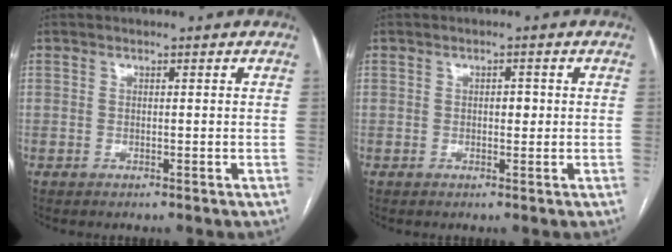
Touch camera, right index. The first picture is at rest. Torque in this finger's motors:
{"motor_torque": [0.79, 0.23, -0.02, 0.03]}